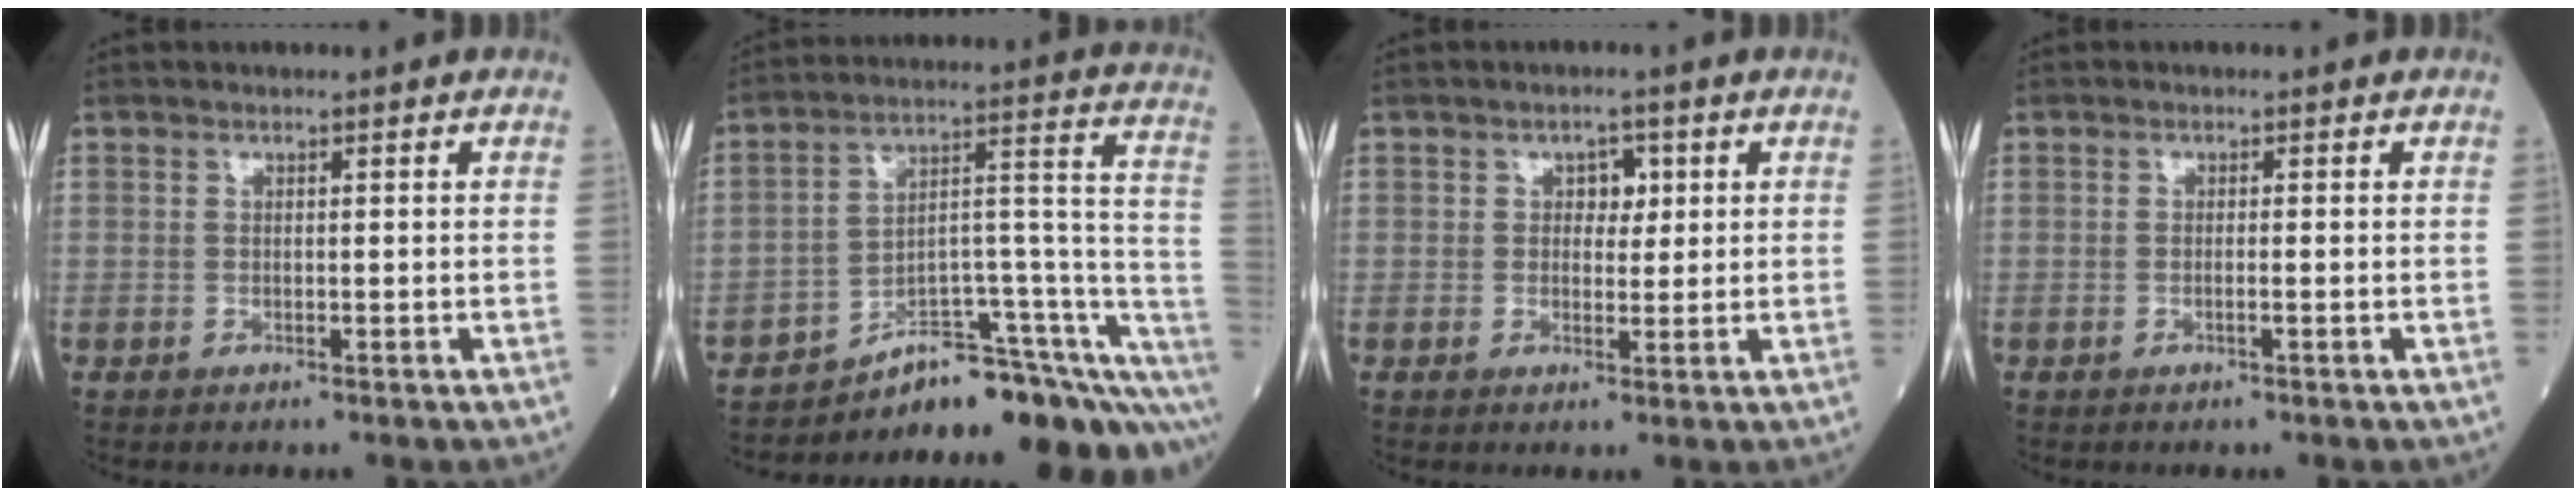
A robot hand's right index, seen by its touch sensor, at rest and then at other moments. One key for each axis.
{"total": 20.2, "fx": -17.8, "fy": 3.6, "fz": 9.0, "tx": -0.044, "ty": 0.067, "tz": -0.251}
{"total": 2.7, "fx": 0.8, "fy": 1.8, "fz": 1.8, "tx": -0.019, "ty": 0.005, "tz": 0.010}
{"total": 0.5, "fx": -0.3, "fy": -0.1, "fz": 0.4, "tx": -0.008, "ty": 0.001, "tz": -0.007}